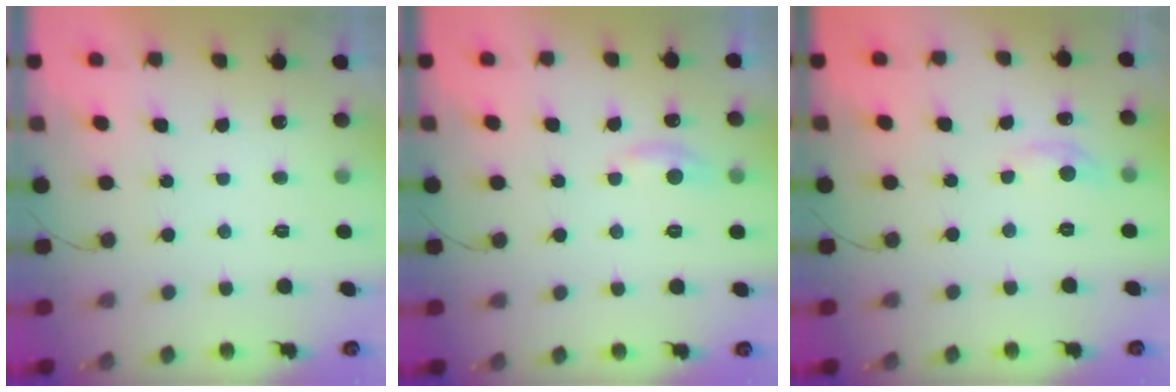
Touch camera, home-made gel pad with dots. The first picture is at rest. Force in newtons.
{"total": 5.3, "press": 5.3, "slide": 0.6}
{"total": 5.9, "press": 5.9, "slide": 0.5}